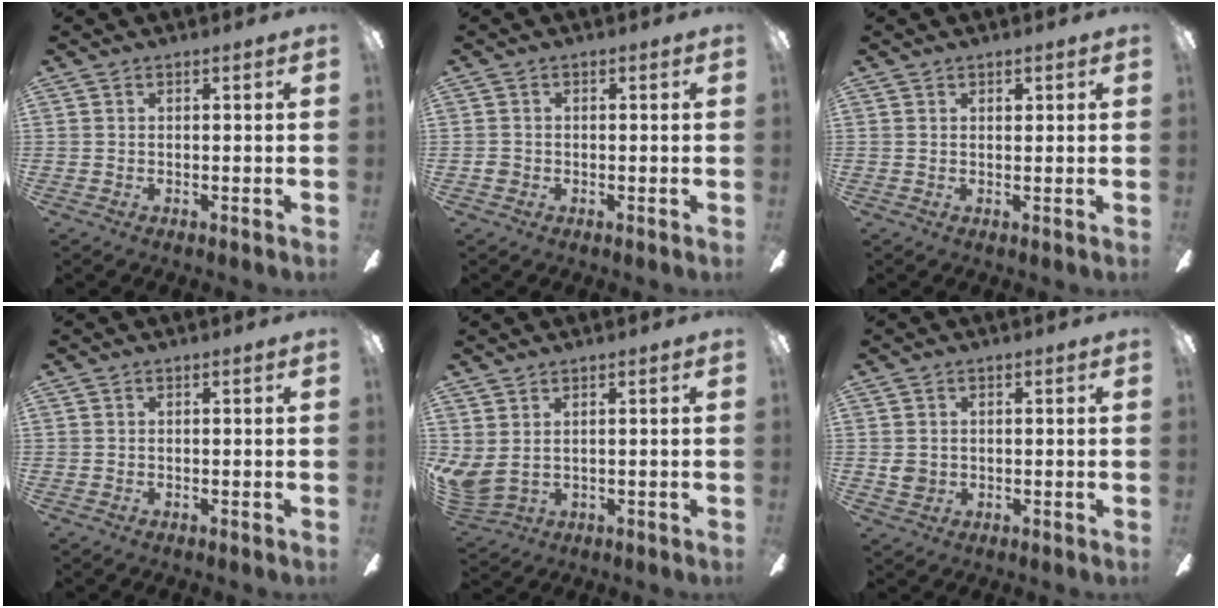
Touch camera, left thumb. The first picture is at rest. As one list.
[{"total": 1.4, "force": [-0.5, 1.2, 0.3], "torque": [-0.004, 0.003, -0.010]}, {"total": 1.5, "force": [1.1, 0.9, 0.5], "torque": [0.005, -0.006, 0.018]}, {"total": 0.0}, {"total": 4.0, "force": [2.2, 2.5, 2.3], "torque": [-0.069, -0.017, 0.042]}, {"total": 2.6, "force": [0.3, 2.3, 1.1], "torque": [-0.014, 0.001, 0.007]}]